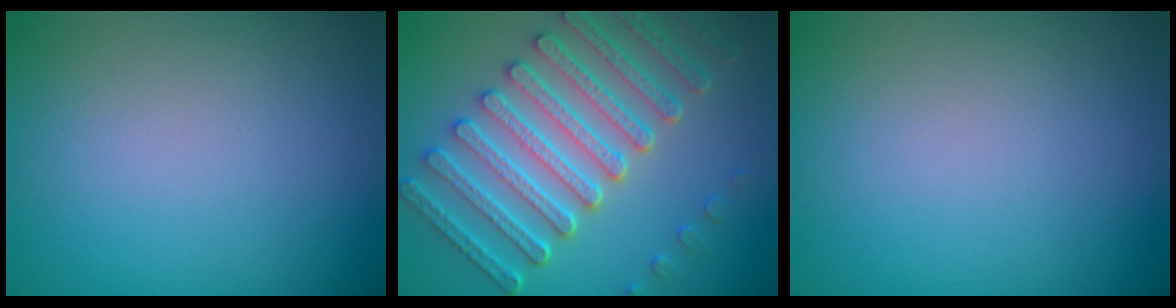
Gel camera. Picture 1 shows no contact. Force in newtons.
{"total": 7.9, "press": 6.4, "slide": 4.5}
{"total": 0.0}